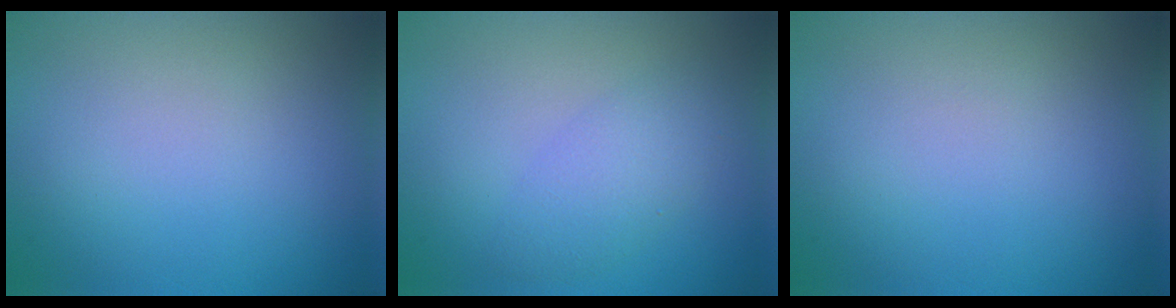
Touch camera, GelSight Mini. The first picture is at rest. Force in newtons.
{"total": 2.8, "press": 2.8, "slide": 0.2}
{"total": 0.0}